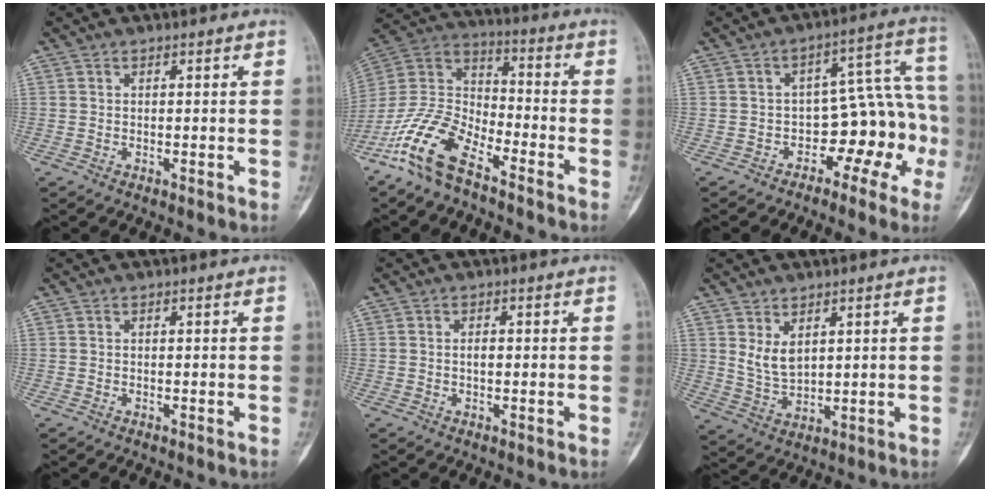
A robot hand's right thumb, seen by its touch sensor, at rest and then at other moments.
{"total": 14.7, "force": [-9.7, 6.2, 9.1], "torque": [-0.186, 0.062, -0.198]}
{"total": 11.9, "force": [-4.6, 7.3, 8.1], "torque": [-0.049, 0.090, -0.060]}
{"total": 0.0}
{"total": 1.3, "force": [0.0, 0.7, 1.1], "torque": [-0.019, 0.002, 0.001]}
{"total": 5.4, "force": [2.4, 3.1, 3.7], "torque": [-0.061, -0.023, 0.061]}